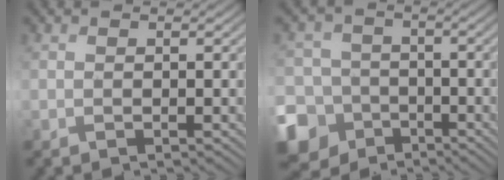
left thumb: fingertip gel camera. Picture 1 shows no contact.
{"total": 13.0, "force": [-6.9, 10.6, 3.2], "torque": [-0.109, -0.048, -0.136]}